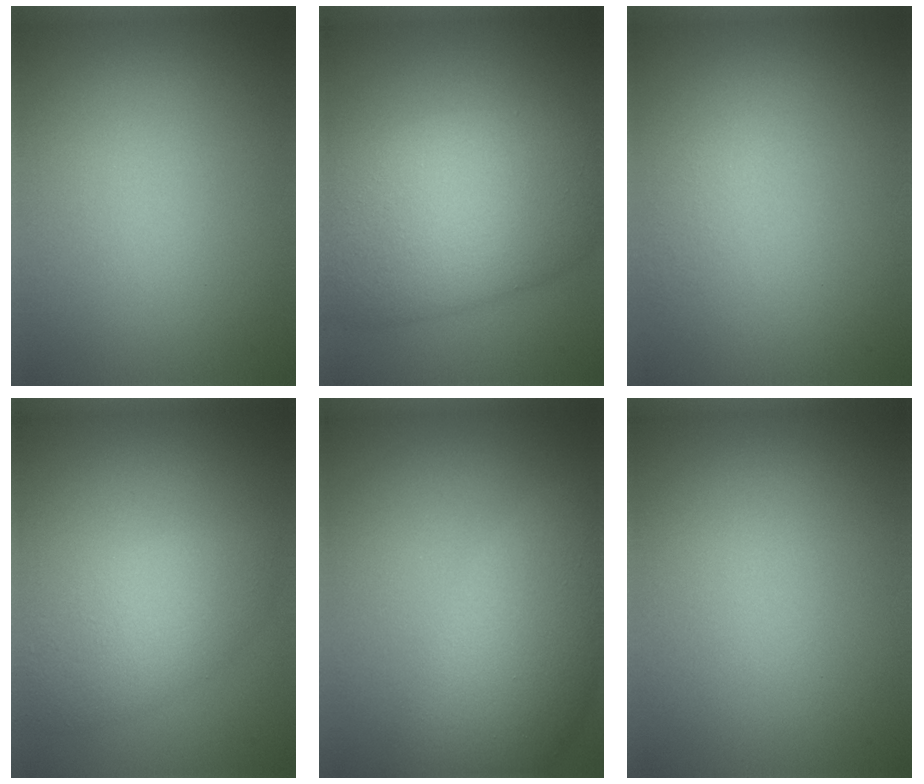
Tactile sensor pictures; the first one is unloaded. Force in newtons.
{"total": 11.3, "press": 11.3, "slide": 0.3}
{"total": 1.1, "press": 1.1, "slide": 0.0}
{"total": 4.1, "press": 4.1, "slide": 0.0}
{"total": 8.5, "press": 8.5, "slide": 0.4}
{"total": 0.0}